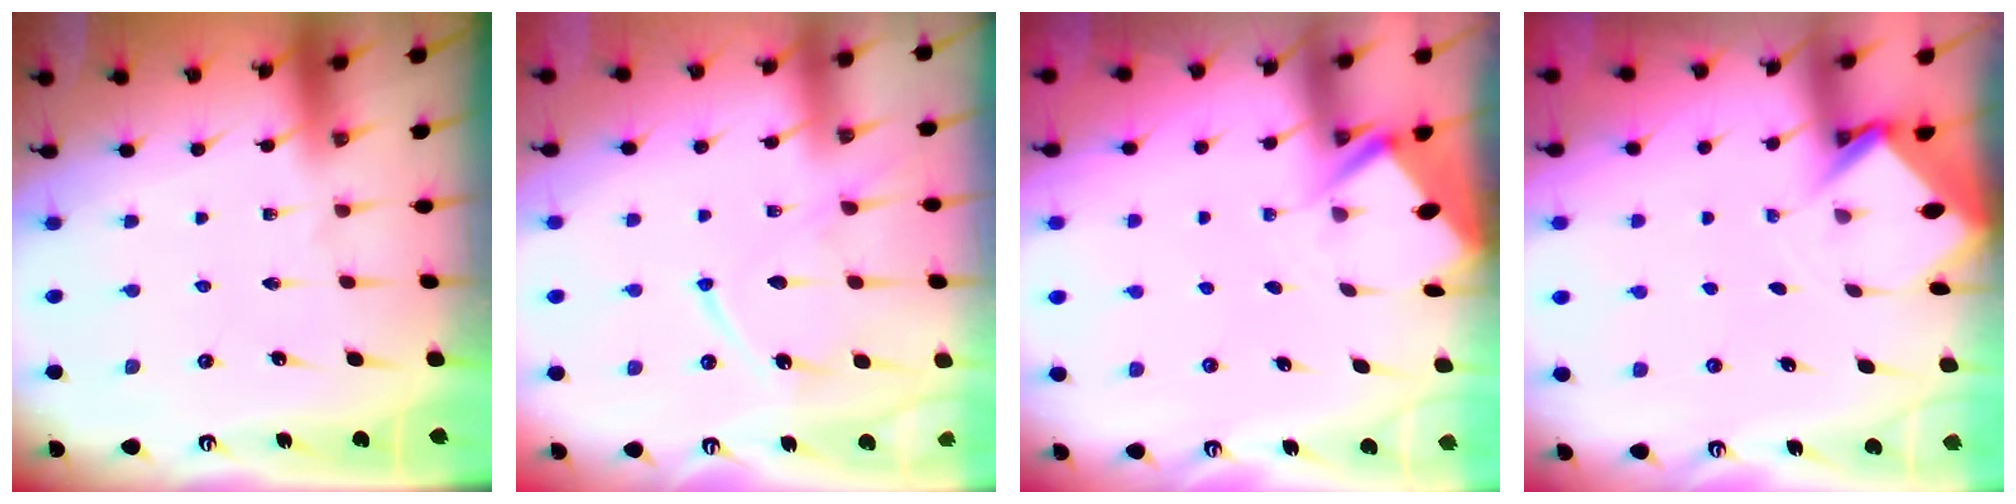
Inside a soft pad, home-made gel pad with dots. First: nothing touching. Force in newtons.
{"total": 12.3, "press": 12.3, "slide": 1.3}
{"total": 3.0, "press": 2.9, "slide": 0.4}
{"total": 2.9, "press": 2.9, "slide": 0.2}